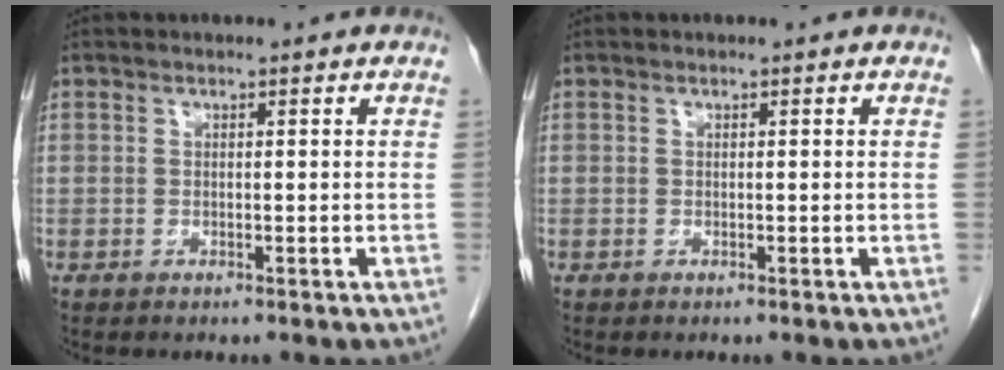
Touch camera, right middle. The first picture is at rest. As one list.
[{"total": 0.0}]